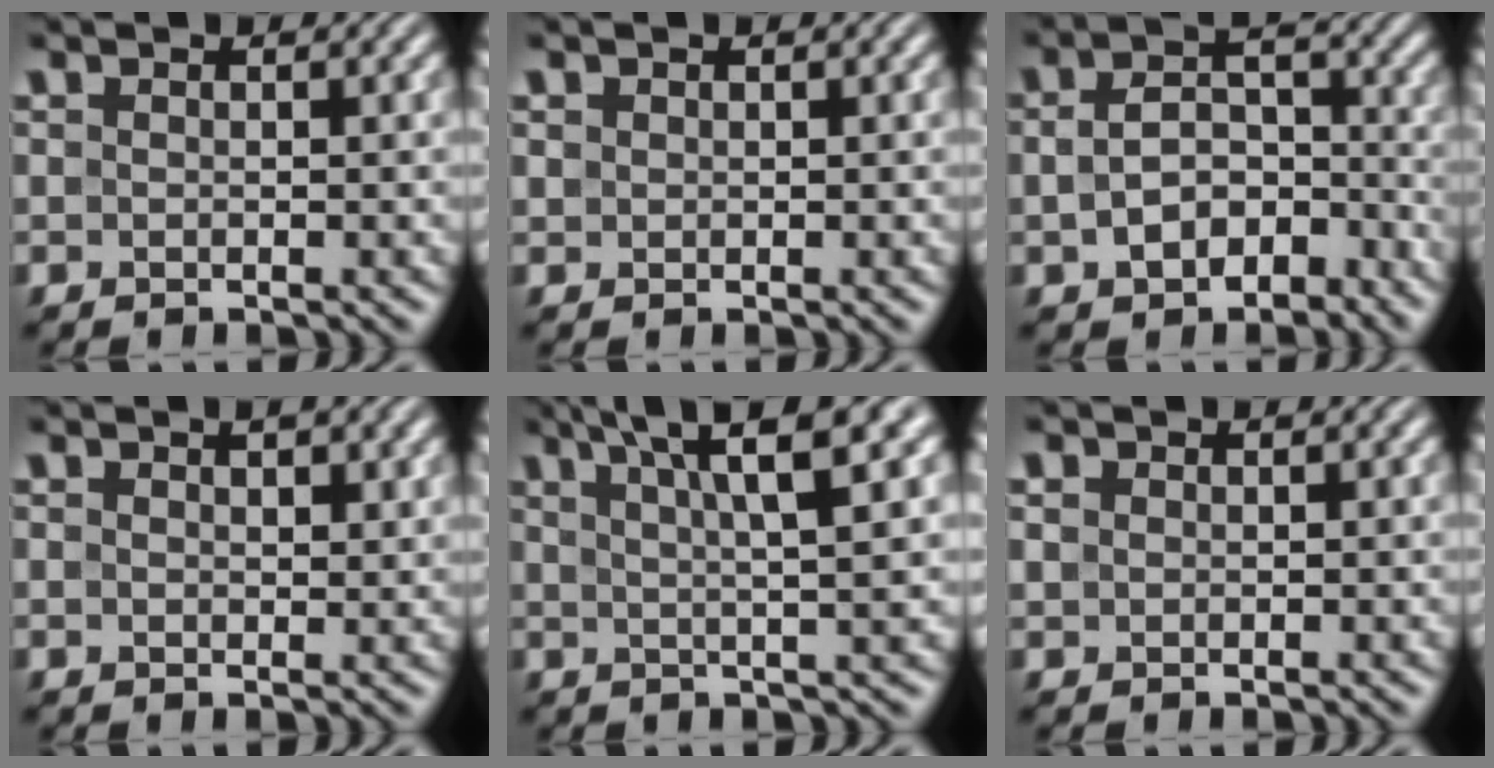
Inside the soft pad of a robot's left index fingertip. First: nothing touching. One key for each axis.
{"total": 0.6, "fx": 0.3, "fy": 0.5, "fz": 0.1, "tx": 0.000, "ty": 0.000, "tz": 0.008}
{"total": 5.5, "fx": -1.9, "fy": 3.5, "fz": 3.8, "tx": -0.066, "ty": 0.003, "tz": -0.033}
{"total": 2.0, "fx": 1.0, "fy": 1.1, "fz": 1.5, "tx": -0.023, "ty": 0.000, "tz": 0.019}
{"total": 7.4, "fx": 3.8, "fy": 1.3, "fz": 6.2, "tx": -0.077, "ty": 0.019, "tz": 0.058}
{"total": 1.0, "fx": 0.4, "fy": 0.9, "fz": 0.3, "tx": -0.006, "ty": 0.003, "tz": 0.005}